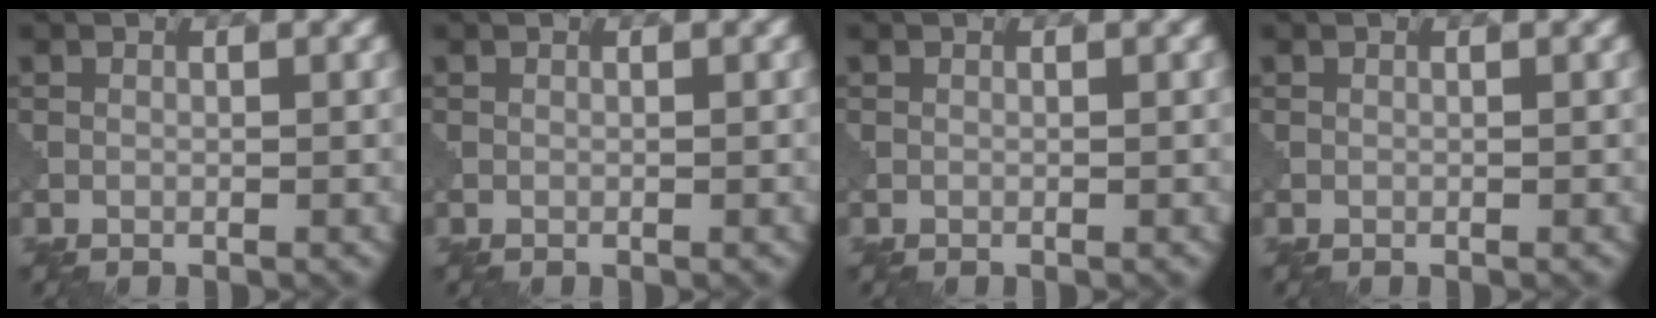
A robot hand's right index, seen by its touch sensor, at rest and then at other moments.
{"total": 0.0}
{"total": 0.0}
{"total": 0.0}